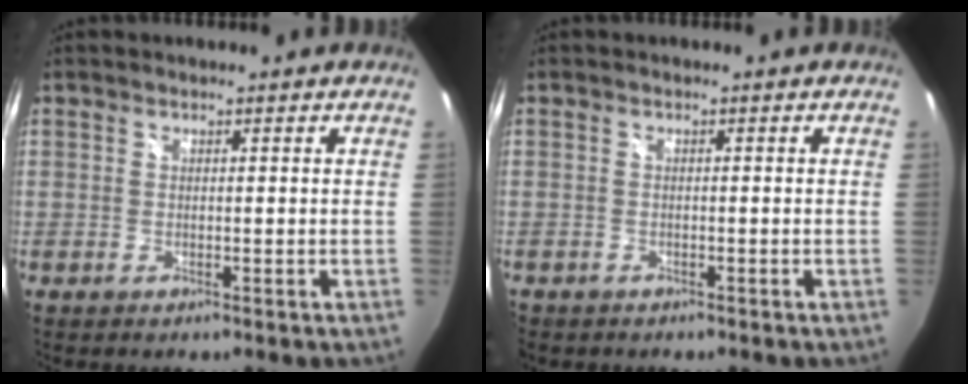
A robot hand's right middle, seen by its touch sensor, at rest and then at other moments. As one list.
[{"total": 1.2, "force": [-0.9, 0.8, 0.1], "torque": [-0.008, -0.002, -0.015]}]